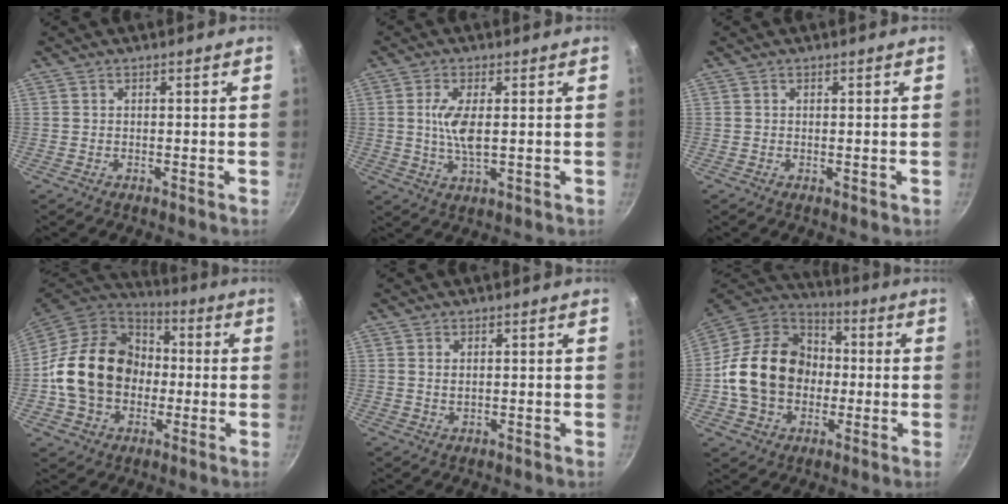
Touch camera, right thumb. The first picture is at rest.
{"total": 6.9, "force": [0.7, 2.4, 6.4], "torque": [-0.137, -0.005, 0.016]}
{"total": 0.7, "force": [0.0, 0.2, 0.7], "torque": [-0.010, -0.001, 0.000]}
{"total": 20.9, "force": [-1.0, 16.7, 12.6], "torque": [-0.202, 0.045, -0.021]}
{"total": 1.4, "force": [0.6, 0.8, 1.0], "torque": [-0.019, -0.003, 0.011]}
{"total": 19.9, "force": [-1.2, 15.9, 12.0], "torque": [-0.184, 0.042, -0.026]}